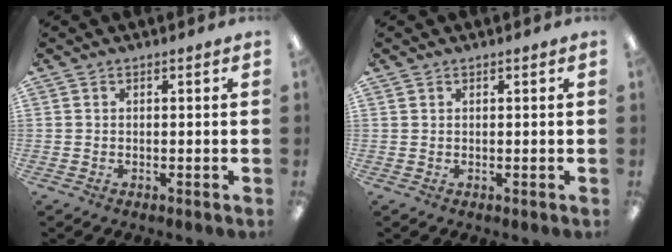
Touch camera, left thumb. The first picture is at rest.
{"total": 0.6, "force": [0.5, 0.3, 0.0], "torque": [0.000, 0.000, 0.010]}